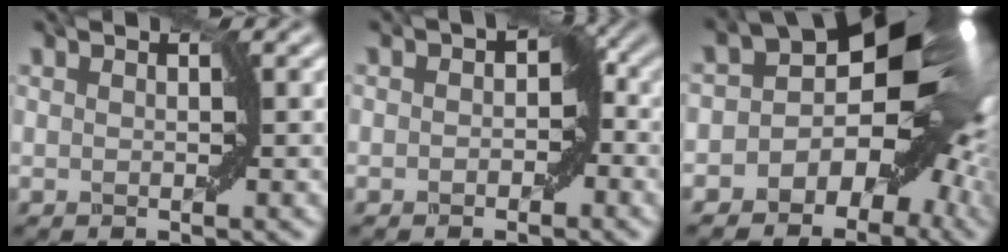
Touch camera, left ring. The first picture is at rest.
{"total": 2.8, "force": [-0.4, 2.0, 1.9], "torque": [-0.004, 0.001, -0.010]}
{"total": 14.1, "force": [-2.3, 9.9, 9.9], "torque": [-0.036, 0.019, -0.055]}